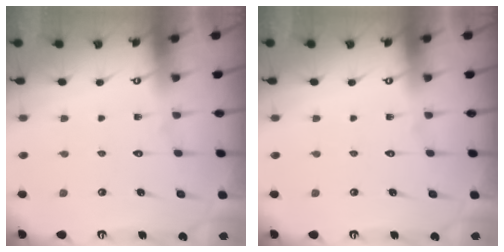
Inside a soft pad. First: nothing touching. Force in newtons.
{"total": 0.0}